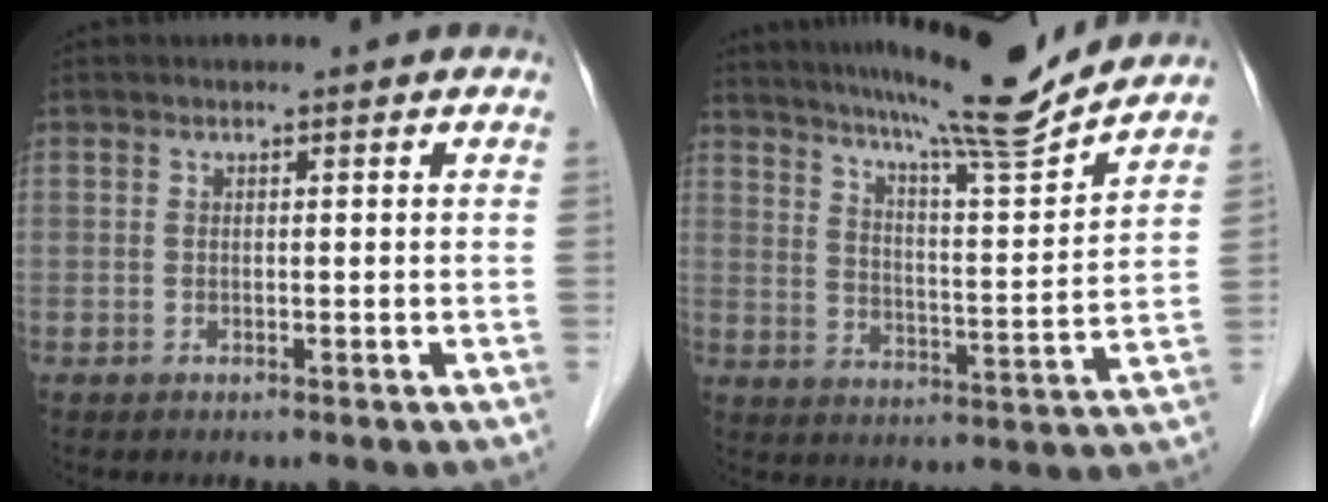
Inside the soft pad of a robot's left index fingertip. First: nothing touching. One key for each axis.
{"total": 15.5, "fx": 14.0, "fy": -0.9, "fz": 6.6, "tx": -0.113, "ty": -0.019, "tz": 0.205}